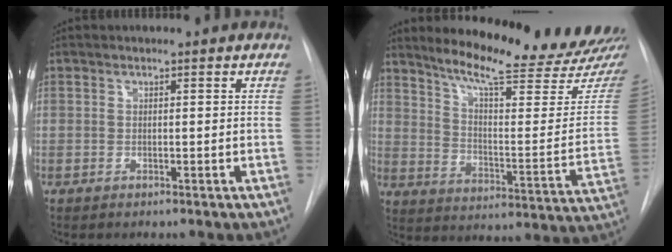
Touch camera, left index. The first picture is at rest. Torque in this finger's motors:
{"motor_torque": [1.03, -1.10, 0.34, 0.08]}